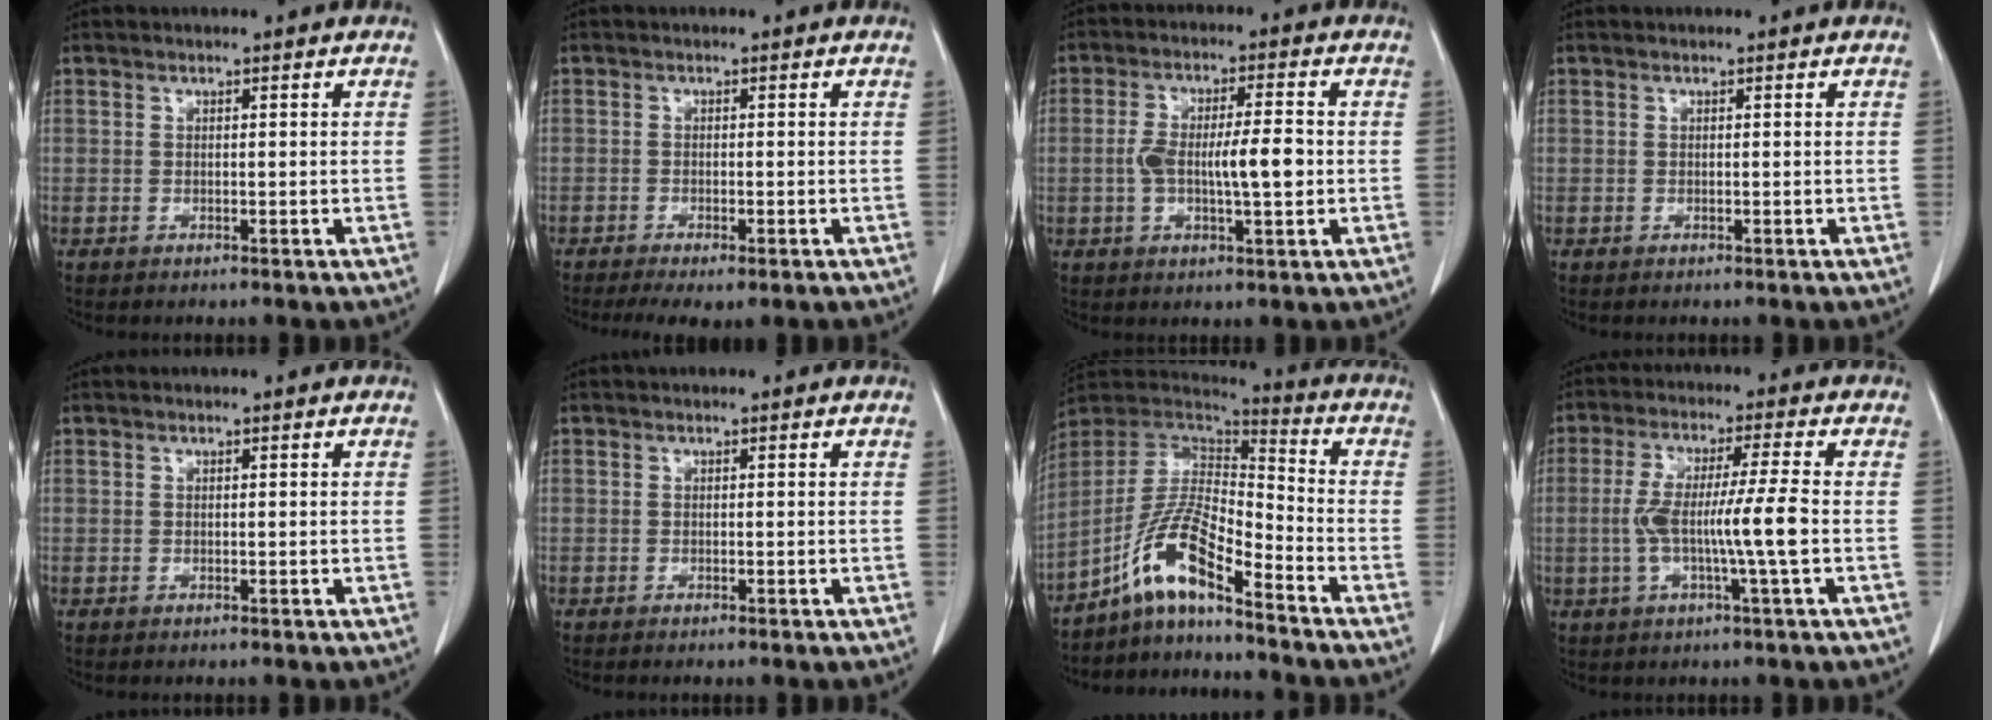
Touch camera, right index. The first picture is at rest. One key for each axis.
{"total": 6.0, "fx": -4.5, "fy": 1.5, "fz": 3.7, "tx": -0.048, "ty": -0.012, "tz": -0.064}
{"total": 8.1, "fx": -0.6, "fy": 1.9, "fz": 7.9, "tx": -0.145, "ty": 0.011, "tz": -0.007}
{"total": 0.0}
{"total": 0.0}
{"total": 0.7, "fx": -0.6, "fy": 0.0, "fz": 0.3, "tx": -0.006, "ty": 0.000, "tz": -0.007}
{"total": 10.6, "fx": -7.5, "fy": 1.4, "fz": 7.4, "tx": -0.158, "ty": 0.016, "tz": -0.141}
{"total": 8.6, "fx": -1.3, "fy": -0.6, "fz": 8.5, "tx": -0.166, "ty": 0.007, "tz": -0.022}